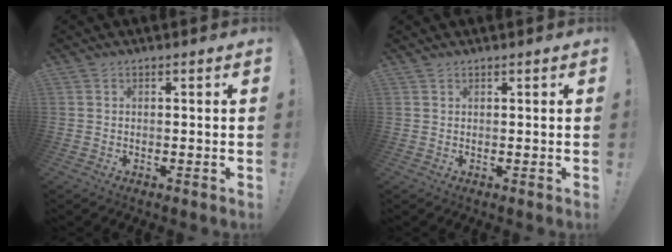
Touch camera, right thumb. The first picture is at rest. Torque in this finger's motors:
{"motor_torque": [-0.33, -0.42, -0.12, 0.30, -0.01]}